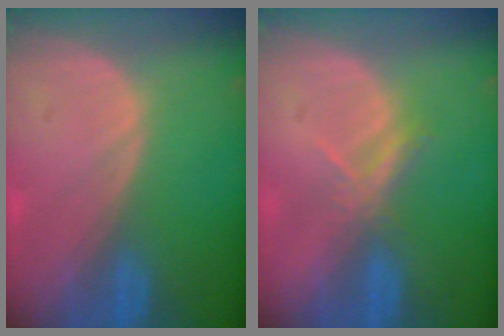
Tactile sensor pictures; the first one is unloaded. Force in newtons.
{"total": 2.6, "press": 2.5, "slide": 0.9}